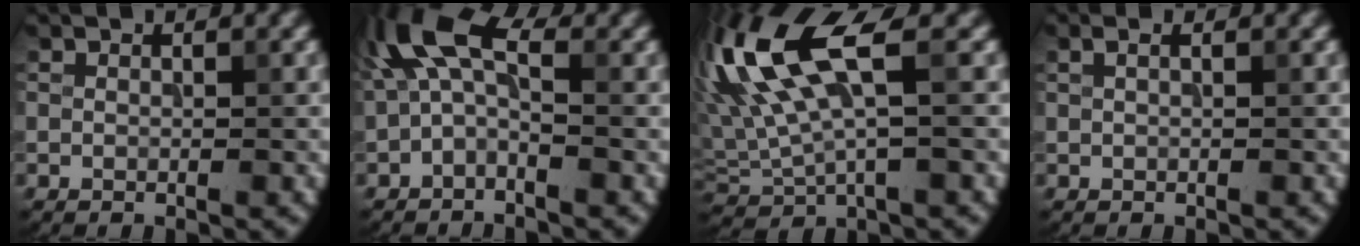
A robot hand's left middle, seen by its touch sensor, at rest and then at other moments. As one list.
[{"total": 5.2, "force": [0.1, 2.4, 4.7], "torque": [-0.099, 0.023, -0.017]}, {"total": 10.0, "force": [2.9, 3.5, 8.9], "torque": [-0.199, 0.011, 0.052]}, {"total": 0.7, "force": [0.4, 0.2, 0.5], "torque": [-0.013, 0.001, 0.005]}]